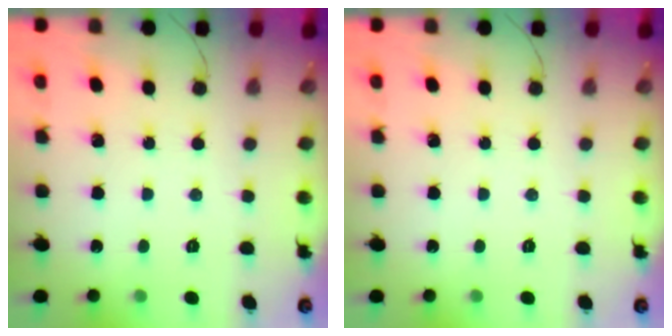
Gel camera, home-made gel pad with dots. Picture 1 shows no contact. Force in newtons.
{"total": 0.0}